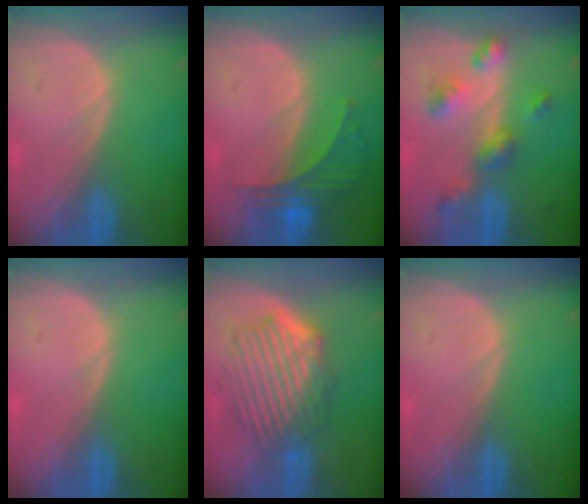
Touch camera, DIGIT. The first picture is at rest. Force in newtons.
{"total": 5.7, "press": 5.5, "slide": 1.3}
{"total": 6.6, "press": 5.8, "slide": 3.2}
{"total": 0.0}
{"total": 9.4, "press": 8.3, "slide": 4.6}
{"total": 0.0}